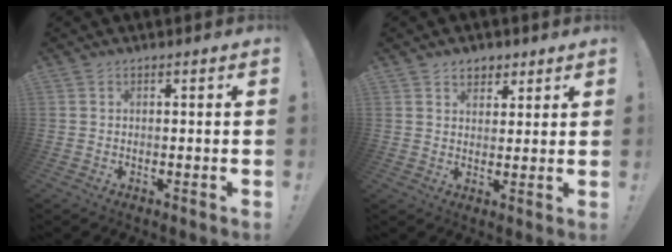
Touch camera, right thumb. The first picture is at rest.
{"total": 4.5, "force": [2.9, 3.3, 1.1], "torque": [-0.008, -0.016, 0.053]}